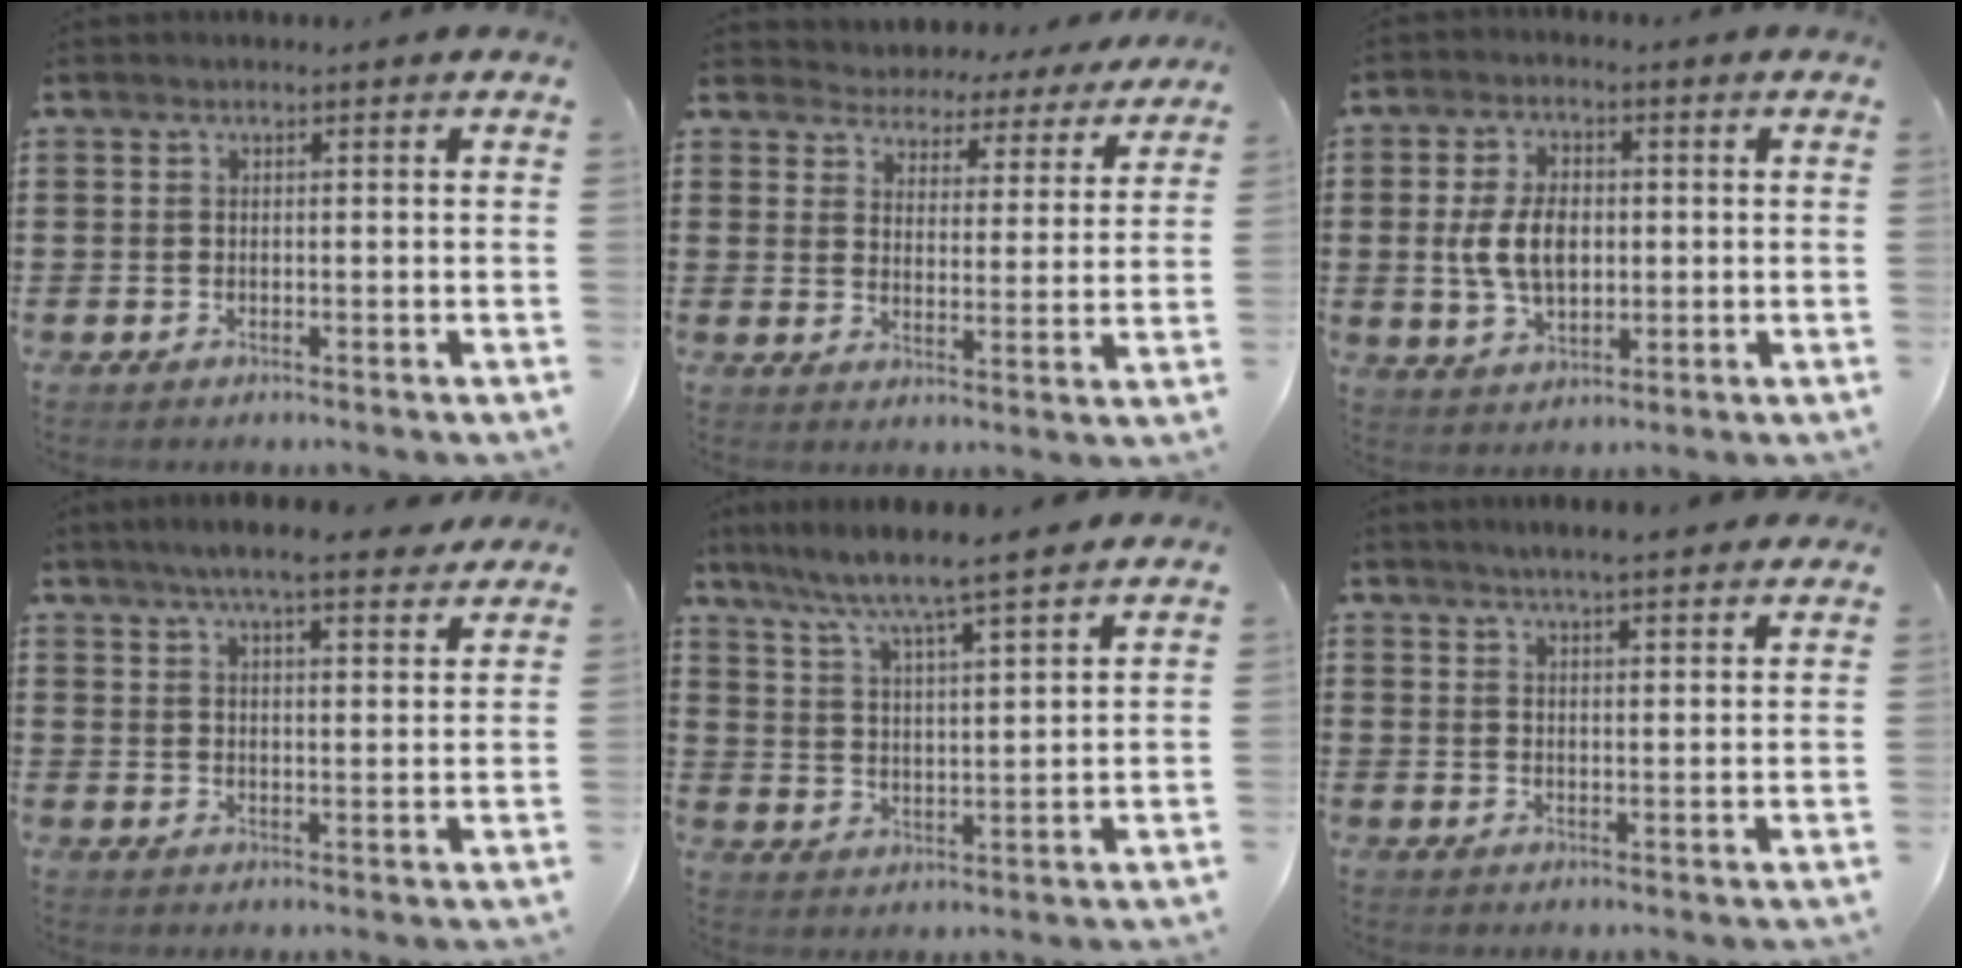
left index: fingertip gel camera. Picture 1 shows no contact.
{"total": 4.2, "force": [4.2, 0.6, -0.6], "torque": [-0.017, -0.032, 0.069]}
{"total": 7.3, "force": [0.3, 4.4, 5.7], "torque": [-0.127, 0.005, -0.003]}
{"total": 6.4, "force": [5.6, 0.7, 3.1], "torque": [-0.068, -0.015, 0.099]}
{"total": 5.5, "force": [5.0, -0.6, 2.3], "torque": [-0.069, -0.038, 0.078]}
{"total": 3.7, "force": [3.5, -0.1, 1.2], "torque": [-0.032, -0.007, 0.063]}